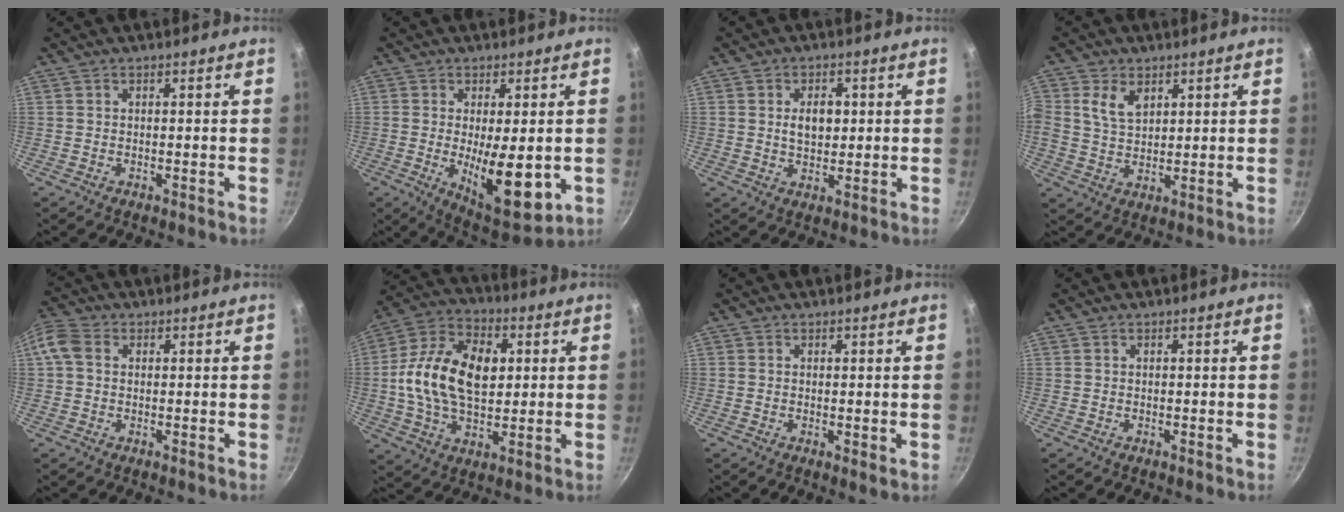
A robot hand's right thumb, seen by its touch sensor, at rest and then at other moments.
{"total": 12.7, "force": [-1.3, 4.6, 11.7], "torque": [-0.166, -0.019, -0.003]}
{"total": 5.4, "force": [0.7, 3.5, 4.0], "torque": [-0.047, -0.001, 0.011]}
{"total": 6.1, "force": [2.4, 4.1, 3.9], "torque": [-0.066, -0.009, 0.047]}
{"total": 5.9, "force": [1.0, 4.5, 3.7], "torque": [-0.081, 0.015, 0.008]}
{"total": 18.1, "force": [1.8, 11.5, 13.9], "torque": [-0.230, 0.017, 0.019]}
{"total": 1.1, "force": [0.1, 0.2, 1.1], "torque": [-0.018, -0.006, 0.000]}
{"total": 0.0}